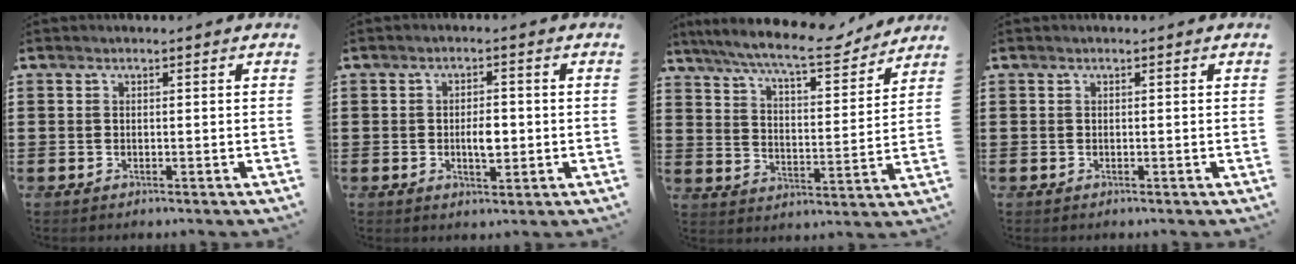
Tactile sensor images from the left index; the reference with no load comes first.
{"total": 3.6, "force": [-0.2, 1.6, 3.3], "torque": [-0.045, -0.003, -0.009]}
{"total": 9.3, "force": [8.2, 0.4, 4.4], "torque": [-0.108, -0.046, 0.139]}
{"total": 0.0}